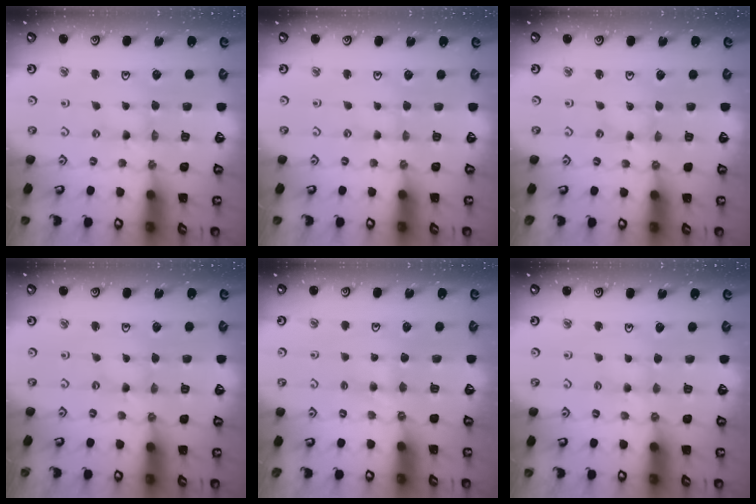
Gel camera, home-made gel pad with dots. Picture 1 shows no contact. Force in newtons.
{"total": 0.0}
{"total": 0.0}
{"total": 0.0}
{"total": 3.8, "press": 3.7, "slide": 0.4}
{"total": 2.3, "press": 2.3, "slide": 0.4}